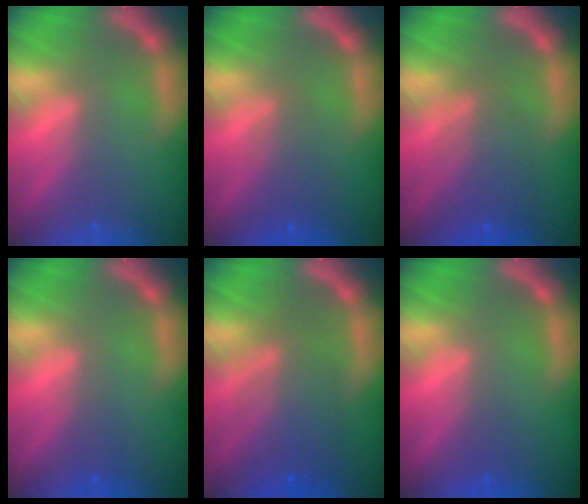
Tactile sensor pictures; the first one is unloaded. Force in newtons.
{"total": 3.0}
{"total": 5.0}
{"total": 1.0}
{"total": 6.5}
{"total": 0.9}